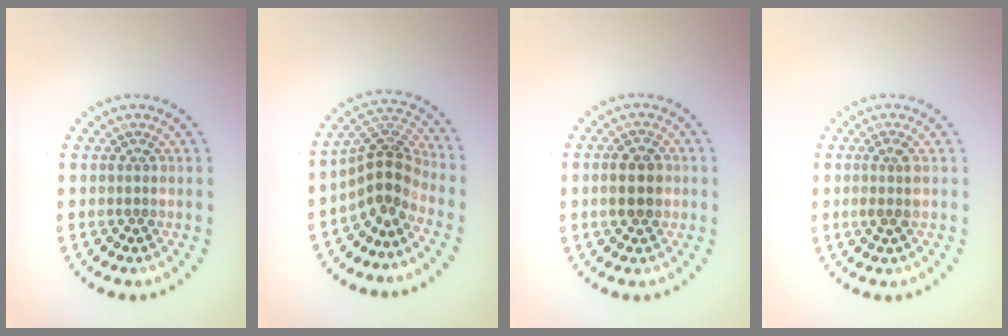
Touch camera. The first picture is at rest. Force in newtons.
{"total": 4.1, "press": 3.0, "slide": 2.8}
{"total": 2.7, "press": 2.7, "slide": 0.2}
{"total": 1.5, "press": 1.3, "slide": 0.8}